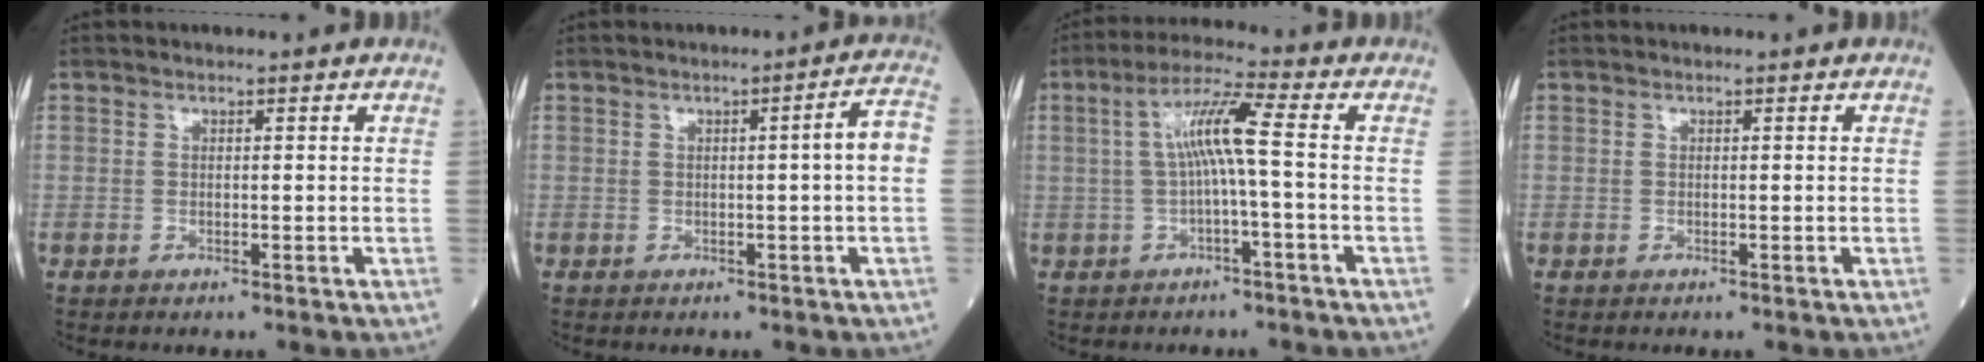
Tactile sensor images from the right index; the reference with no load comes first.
{"total": 4.1, "force": [-0.1, -0.5, 4.0], "torque": [-0.052, 0.006, -0.002]}
{"total": 6.9, "force": [0.0, -0.2, 6.9], "torque": [-0.128, 0.024, 0.000]}
{"total": 0.0}